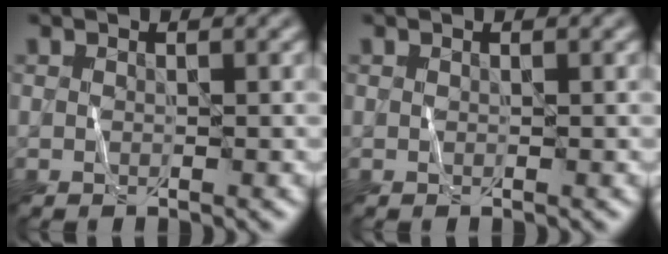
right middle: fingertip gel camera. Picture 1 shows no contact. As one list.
[{"total": 0.0}]